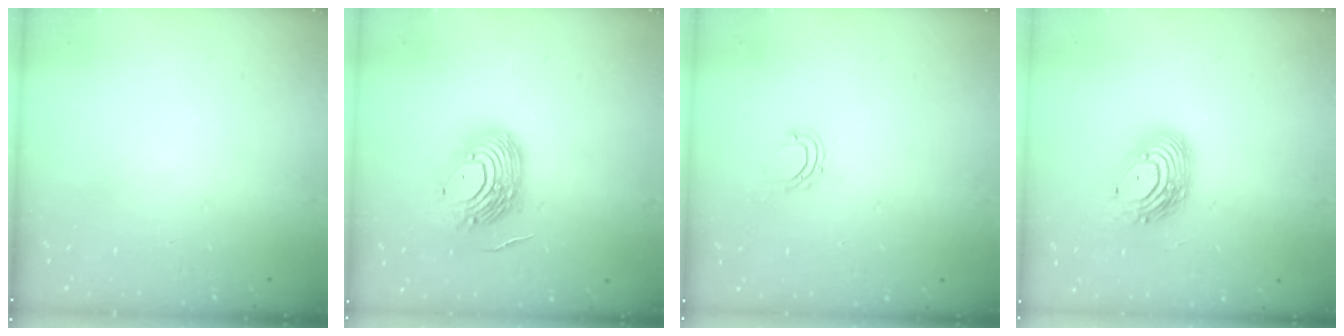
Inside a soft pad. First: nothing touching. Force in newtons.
{"total": 14.5, "press": 14.4, "slide": 1.9}
{"total": 4.5, "press": 4.4, "slide": 0.6}
{"total": 13.7, "press": 13.7, "slide": 0.9}